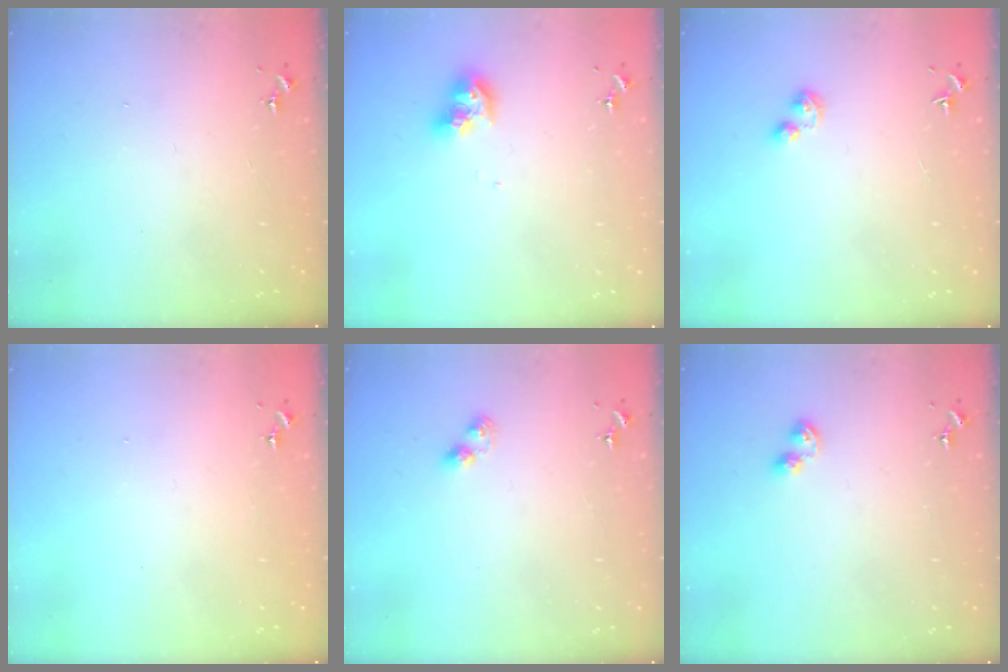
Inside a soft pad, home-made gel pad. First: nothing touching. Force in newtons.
{"total": 10.3, "press": 10.3, "slide": 1.2}
{"total": 4.1, "press": 4.1, "slide": 0.5}
{"total": 0.0}
{"total": 3.5, "press": 3.5, "slide": 0.5}
{"total": 3.7, "press": 3.7, "slide": 0.4}